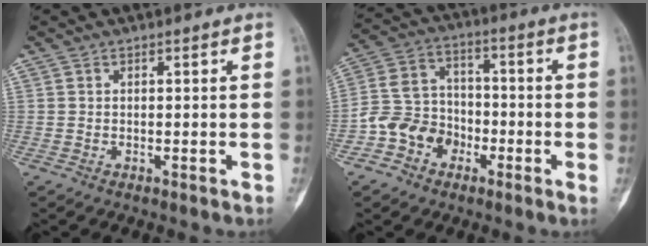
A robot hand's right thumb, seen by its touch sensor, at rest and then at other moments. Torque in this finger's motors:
{"motor_torque": [1.20, 1.16, 0.71, -0.44, -0.01]}